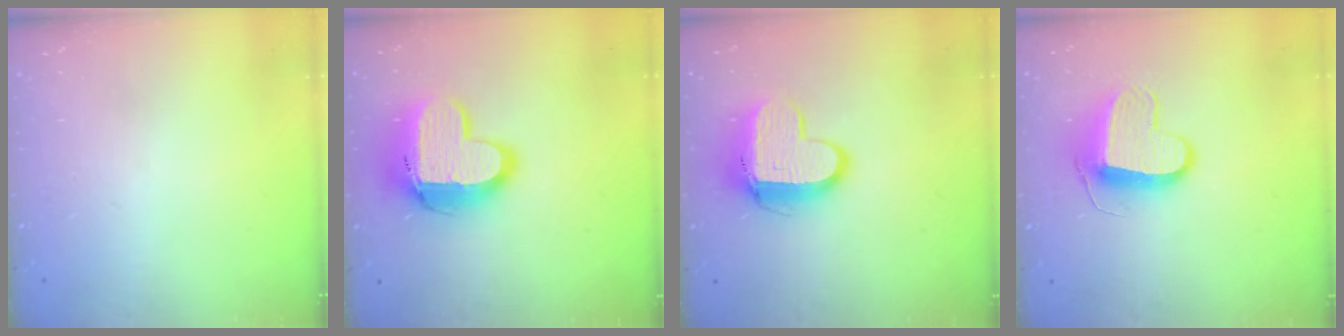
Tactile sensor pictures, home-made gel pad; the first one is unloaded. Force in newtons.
{"total": 15.3, "press": 15.2, "slide": 1.2}
{"total": 12.4, "press": 12.4, "slide": 1.2}
{"total": 10.6, "press": 10.6, "slide": 0.4}